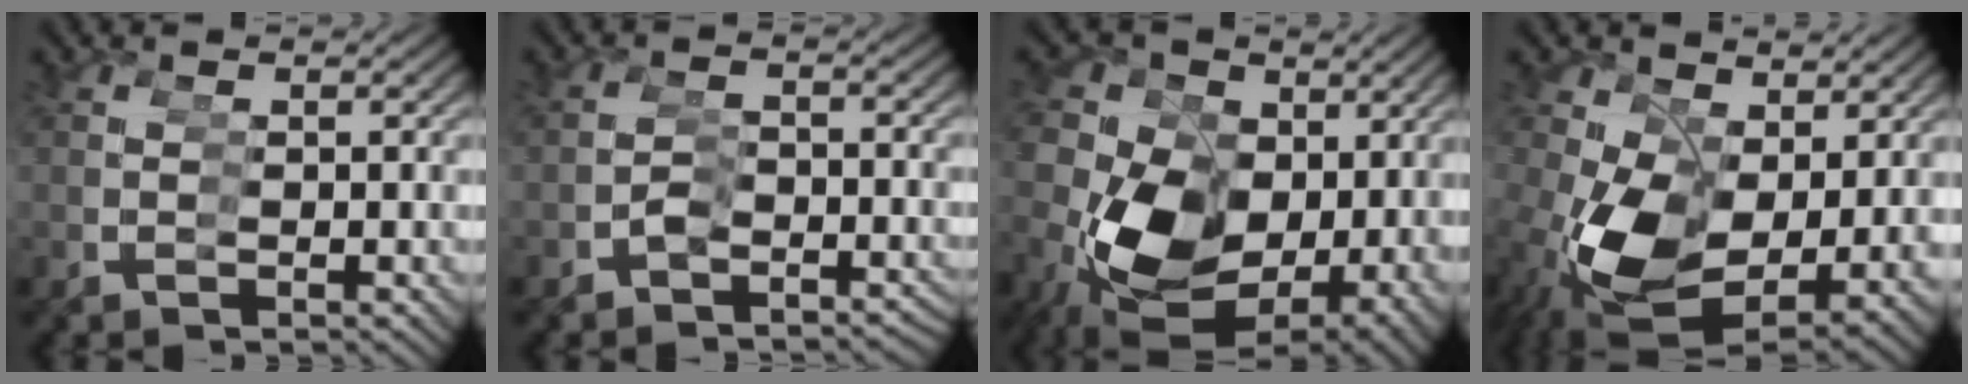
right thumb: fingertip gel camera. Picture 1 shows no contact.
{"total": 3.4, "force": [-2.3, -0.2, -2.4], "torque": [0.013, 0.000, -0.036]}
{"total": 10.2, "force": [0.7, 7.9, 6.4], "torque": [-0.136, -0.031, 0.027]}
{"total": 7.8, "force": [0.0, 5.4, 5.7], "torque": [-0.123, -0.028, 0.016]}